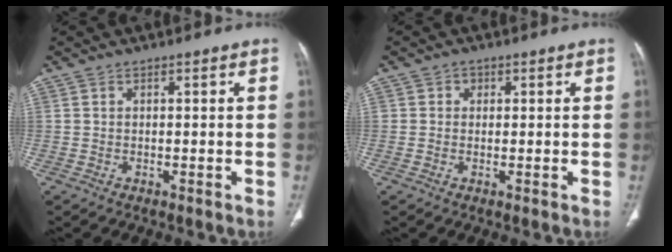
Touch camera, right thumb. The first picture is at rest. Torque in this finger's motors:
{"motor_torque": [-0.09, 0.34, 0.11, 0.58, -0.02]}